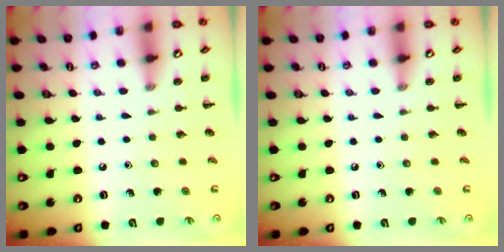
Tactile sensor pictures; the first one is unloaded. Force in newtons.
{"total": 0.0}